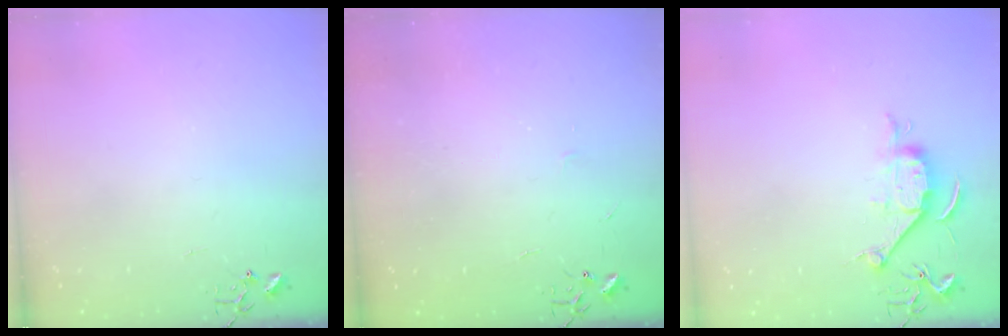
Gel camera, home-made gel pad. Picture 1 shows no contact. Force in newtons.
{"total": 2.1, "press": 2.1, "slide": 0.4}
{"total": 7.1, "press": 7.0, "slide": 0.8}